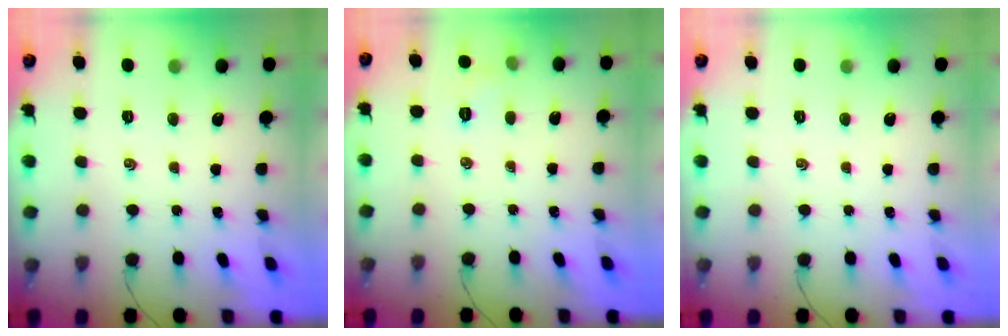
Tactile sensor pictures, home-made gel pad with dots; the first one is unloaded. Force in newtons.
{"total": 3.7, "press": 3.6, "slide": 1.1}
{"total": 0.0}